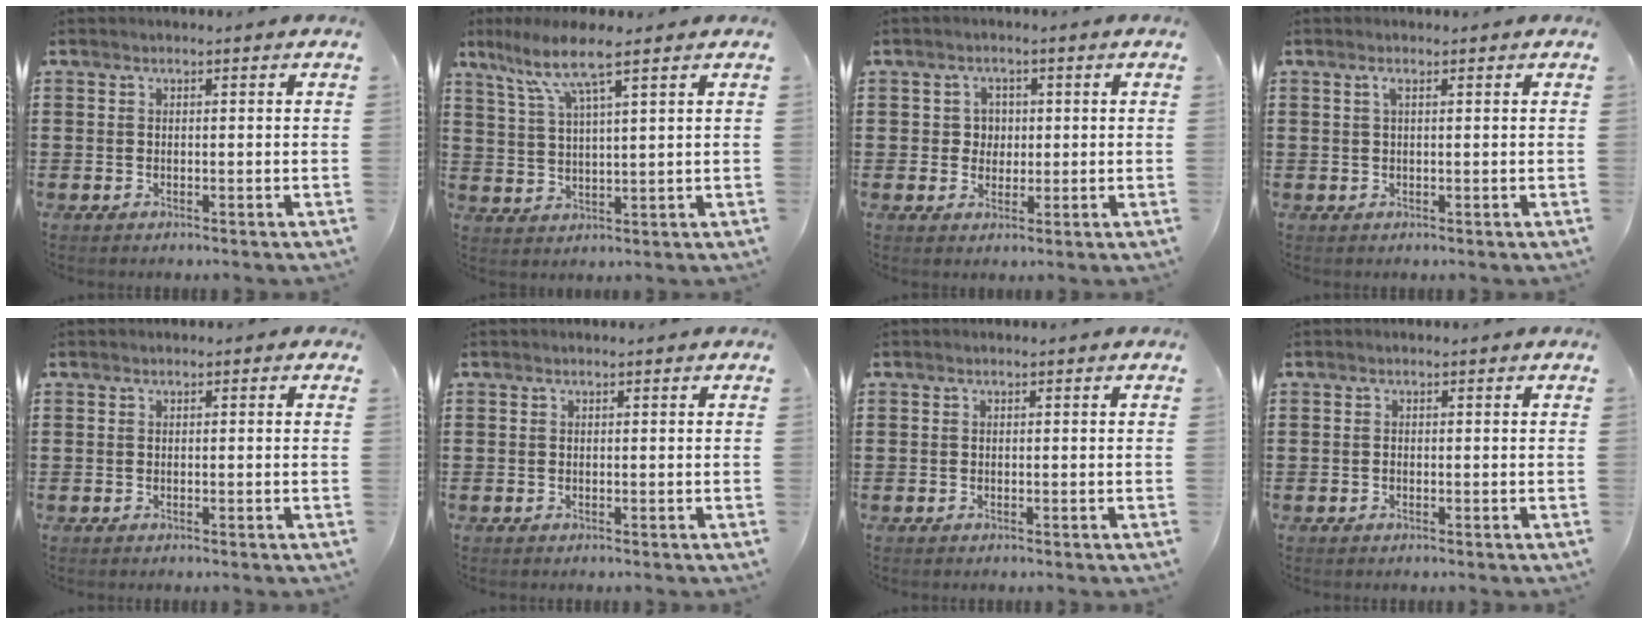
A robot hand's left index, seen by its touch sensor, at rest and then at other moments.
{"total": 7.2, "force": [4.9, 0.4, 5.4], "torque": [-0.120, -0.011, 0.082]}
{"total": 2.8, "force": [0.4, 2.6, 0.9], "torque": [-0.021, 0.006, 0.001]}
{"total": 1.0, "force": [0.5, 0.2, 0.9], "torque": [-0.020, 0.003, 0.008]}
{"total": 0.0}
{"total": 0.0}
{"total": 0.0}
{"total": 0.0}